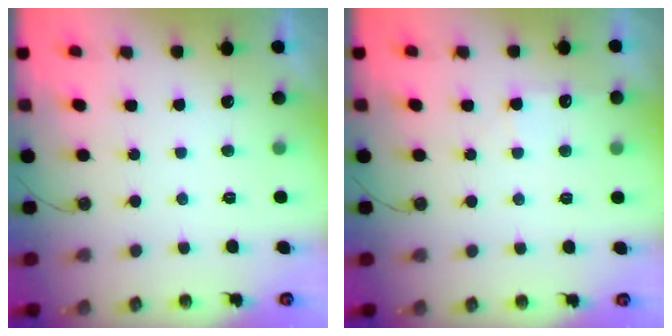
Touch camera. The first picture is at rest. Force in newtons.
{"total": 6.0, "press": 6.0, "slide": 0.8}